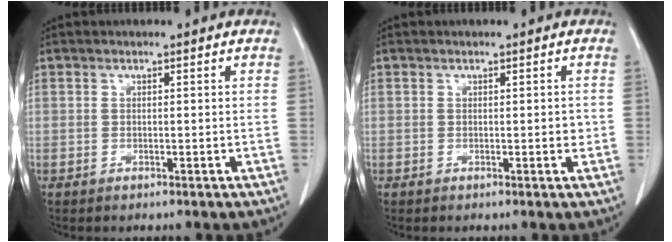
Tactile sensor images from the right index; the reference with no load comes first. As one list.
[{"total": 0.9, "force": [-0.1, 0.4, 0.9], "torque": [-0.010, 0.001, 0.000]}]